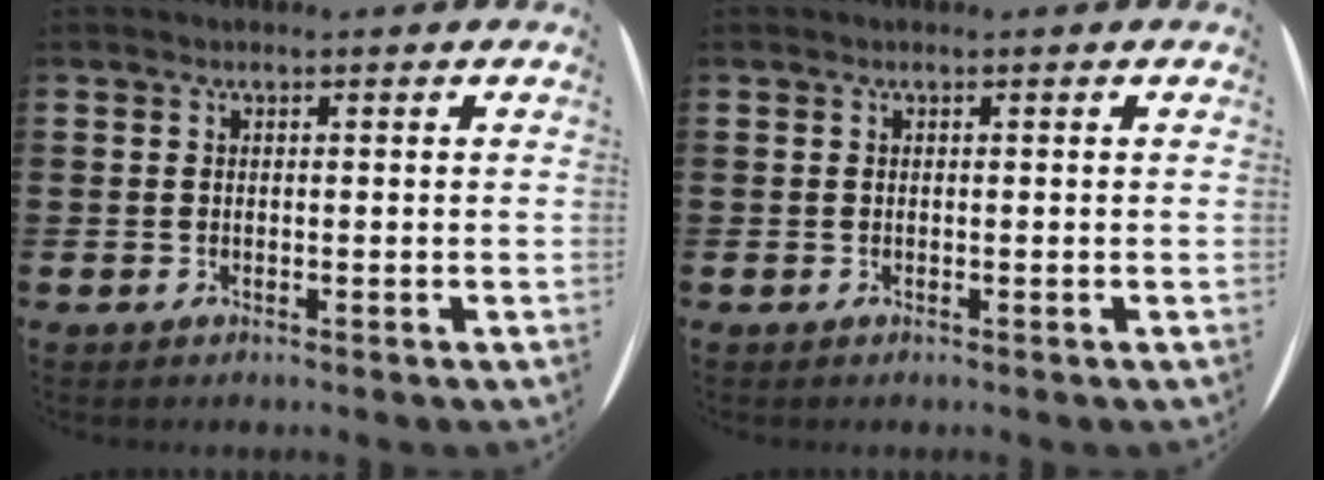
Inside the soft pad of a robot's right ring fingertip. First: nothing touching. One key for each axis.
{"total": 0.0}